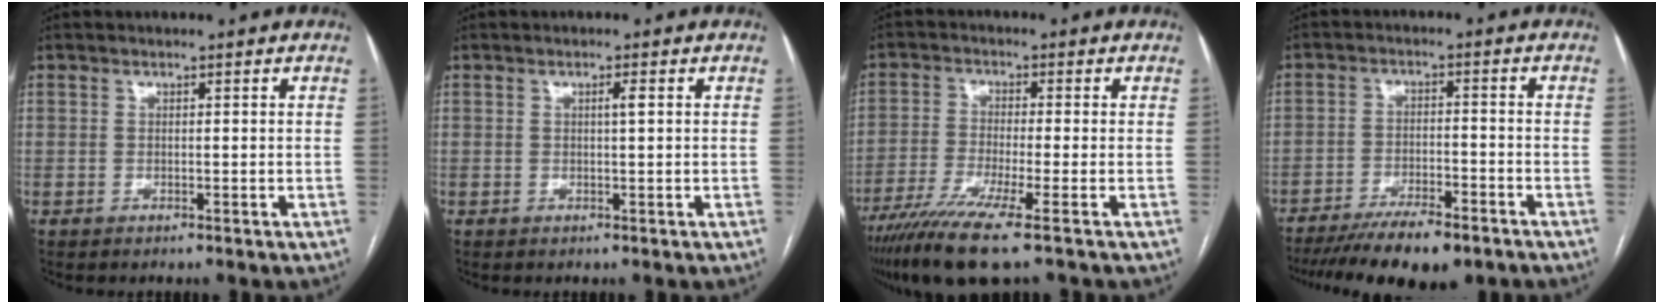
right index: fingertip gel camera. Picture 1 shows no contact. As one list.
[{"total": 1.1, "force": [0.3, -0.3, 1.0], "torque": [-0.018, 0.001, 0.004]}, {"total": 9.8, "force": [-6.6, -0.8, 7.2], "torque": [-0.131, -0.027, -0.115]}, {"total": 12.8, "force": [-10.1, 2.7, 7.5], "torque": [-0.118, -0.020, -0.158]}]